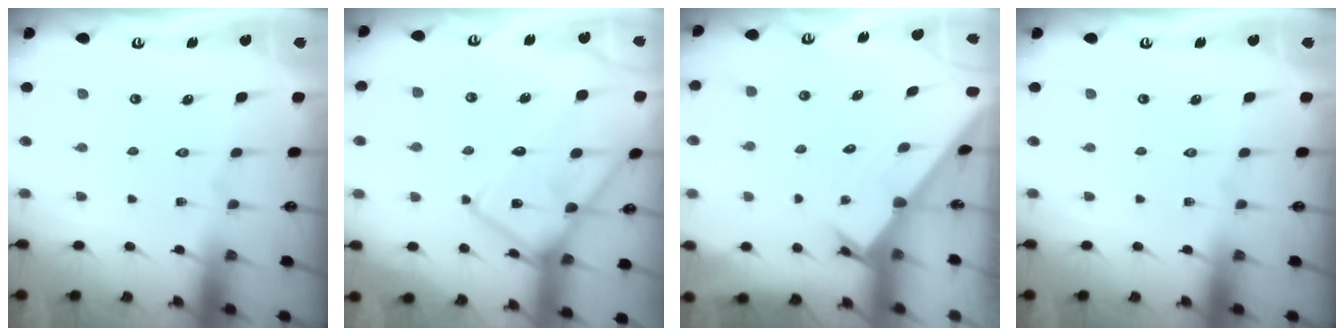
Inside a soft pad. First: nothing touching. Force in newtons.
{"total": 16.6, "press": 16.6, "slide": 1.1}
{"total": 1.7, "press": 1.7, "slide": 0.1}
{"total": 0.0}